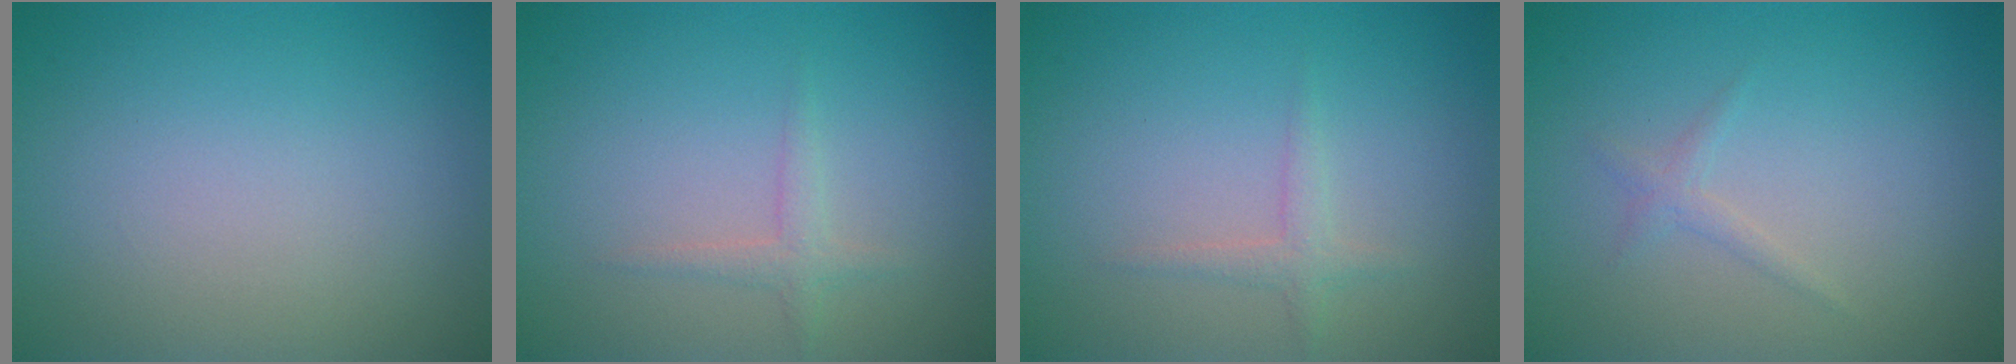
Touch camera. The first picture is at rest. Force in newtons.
{"total": 1.3, "press": 1.3, "slide": 0.0}
{"total": 1.3, "press": 1.3, "slide": 0.0}
{"total": 0.9, "press": 0.9, "slide": 0.1}